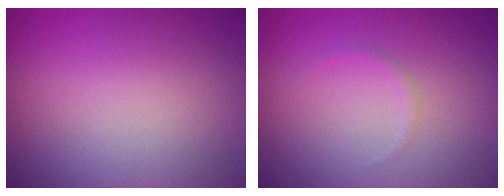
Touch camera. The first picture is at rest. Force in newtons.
{"total": 0.5, "press": 0.5, "slide": 0.1}